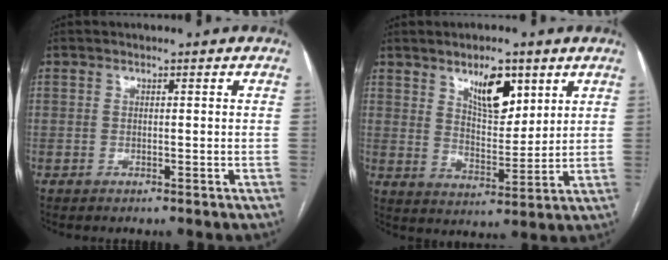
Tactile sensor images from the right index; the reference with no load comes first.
{"total": 8.4, "force": [4.8, 3.3, 6.1], "torque": [-0.103, -0.002, 0.086]}